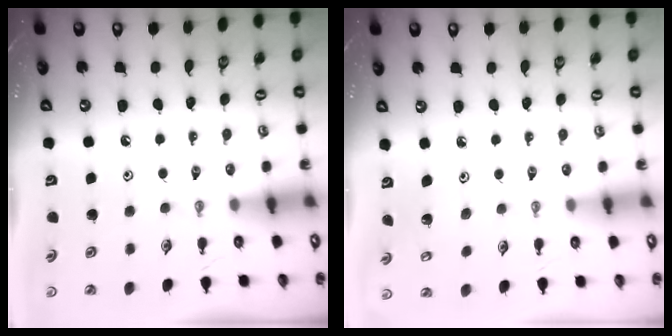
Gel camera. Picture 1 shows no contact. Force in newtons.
{"total": 2.5, "press": 2.5, "slide": 0.2}